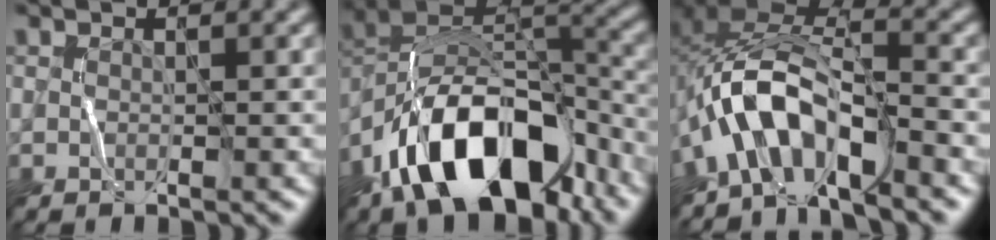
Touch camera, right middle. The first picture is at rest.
{"total": 13.2, "force": [-7.8, 6.6, 8.3], "torque": [-0.139, 0.006, -0.145]}
{"total": 7.9, "force": [-3.9, 3.6, 5.9], "torque": [-0.106, 0.023, -0.081]}